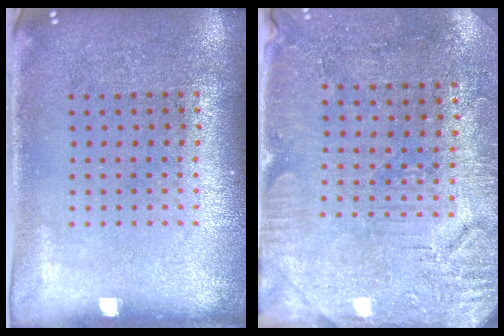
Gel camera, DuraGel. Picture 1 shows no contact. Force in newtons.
{"total": 2.9, "press": 2.7, "slide": 1.1}